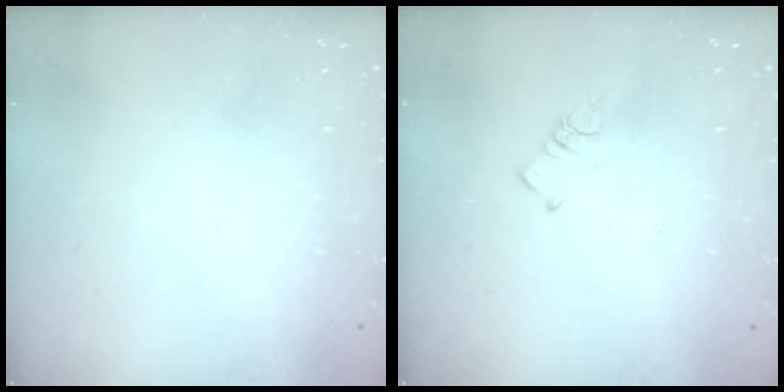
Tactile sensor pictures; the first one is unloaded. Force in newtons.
{"total": 2.6, "press": 2.6, "slide": 0.5}